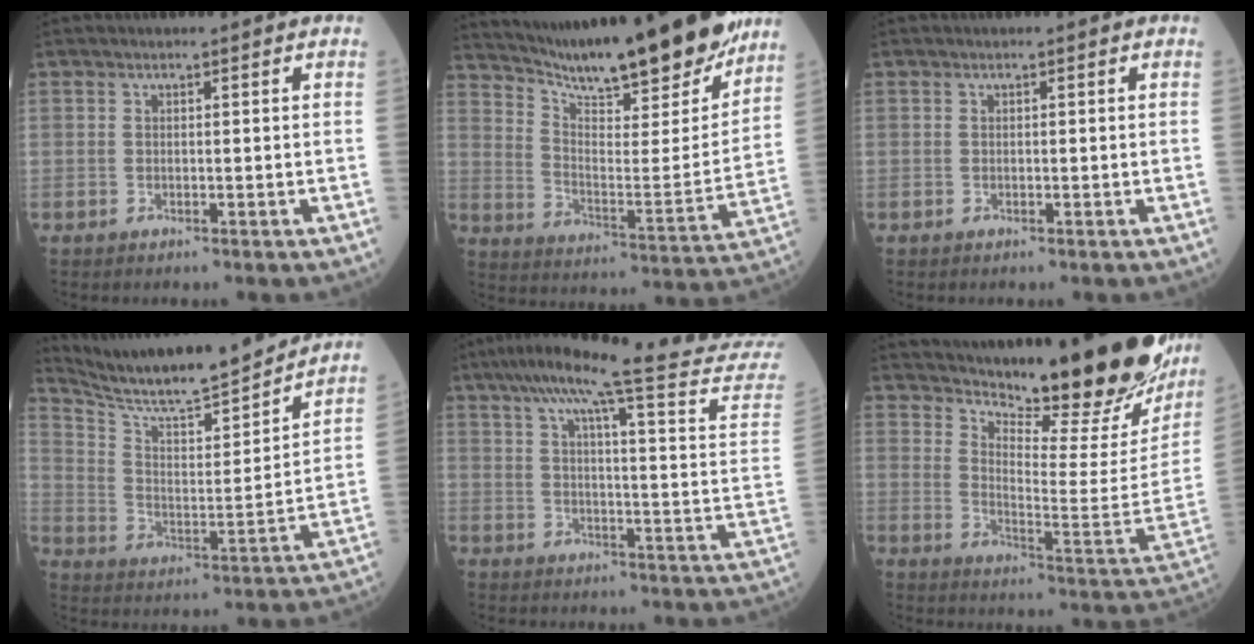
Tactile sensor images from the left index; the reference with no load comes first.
{"total": 23.8, "force": [20.8, 2.1, 11.5], "torque": [-0.193, -0.050, 0.303]}
{"total": 0.0}
{"total": 22.1, "force": [20.1, 1.0, 9.0], "torque": [-0.159, -0.032, 0.301]}
{"total": 28.9, "force": [25.9, -0.8, 12.7], "torque": [-0.195, -0.082, 0.320]}
{"total": 26.5, "force": [22.6, 3.3, 13.6], "torque": [-0.217, -0.096, 0.297]}